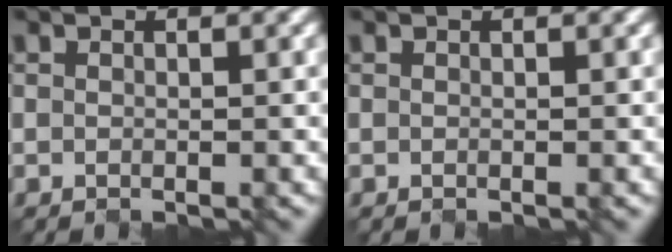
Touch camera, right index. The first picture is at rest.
{"total": 0.0}